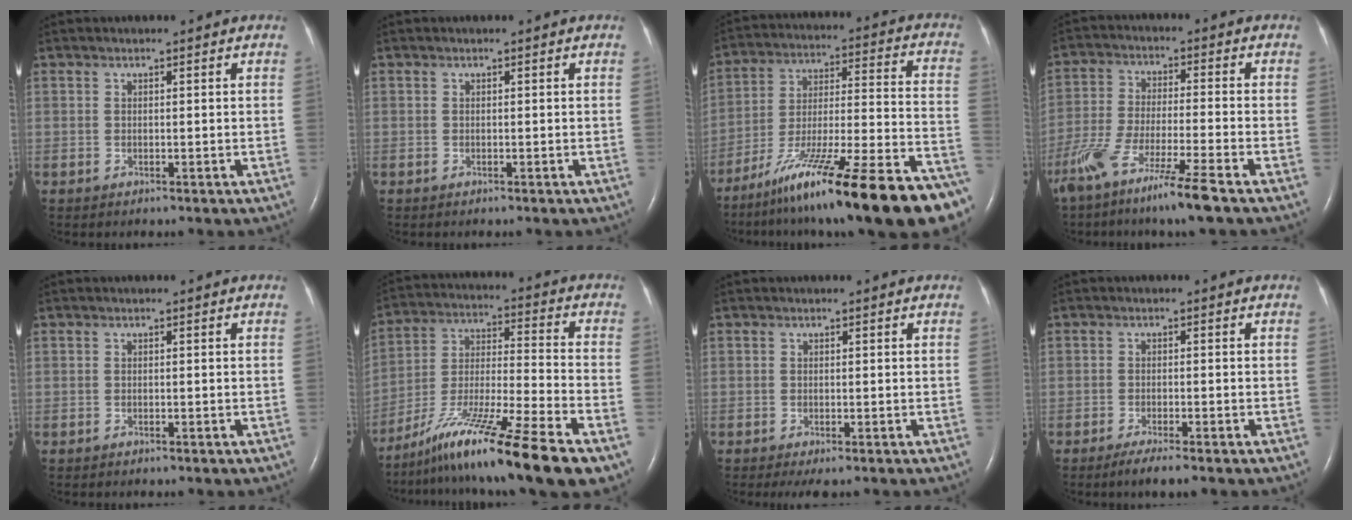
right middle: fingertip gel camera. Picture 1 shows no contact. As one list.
[{"total": 0.0}, {"total": 26.8, "force": [-20.0, 1.6, 17.7], "torque": [-0.209, -0.010, -0.322]}, {"total": 11.7, "force": [-8.1, -0.6, 8.4], "torque": [-0.161, -0.038, -0.148]}, {"total": 0.0}, {"total": 18.4, "force": [-12.9, -0.6, 13.0], "torque": [-0.234, -0.036, -0.230]}, {"total": 2.1, "force": [-1.3, 0.5, 1.5], "torque": [-0.024, -0.006, -0.019]}, {"total": 4.0, "force": [-2.9, 0.3, 2.8], "torque": [-0.049, -0.011, -0.042]}]